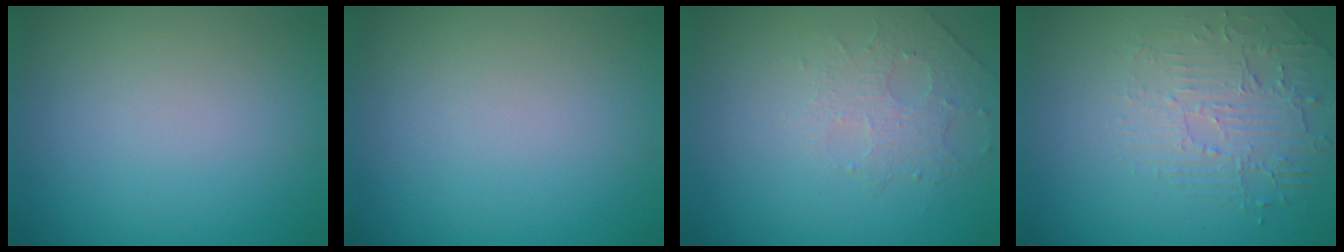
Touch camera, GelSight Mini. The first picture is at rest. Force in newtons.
{"total": 0.0}
{"total": 1.6, "press": 1.2, "slide": 1.0}
{"total": 2.2, "press": 1.7, "slide": 1.5}